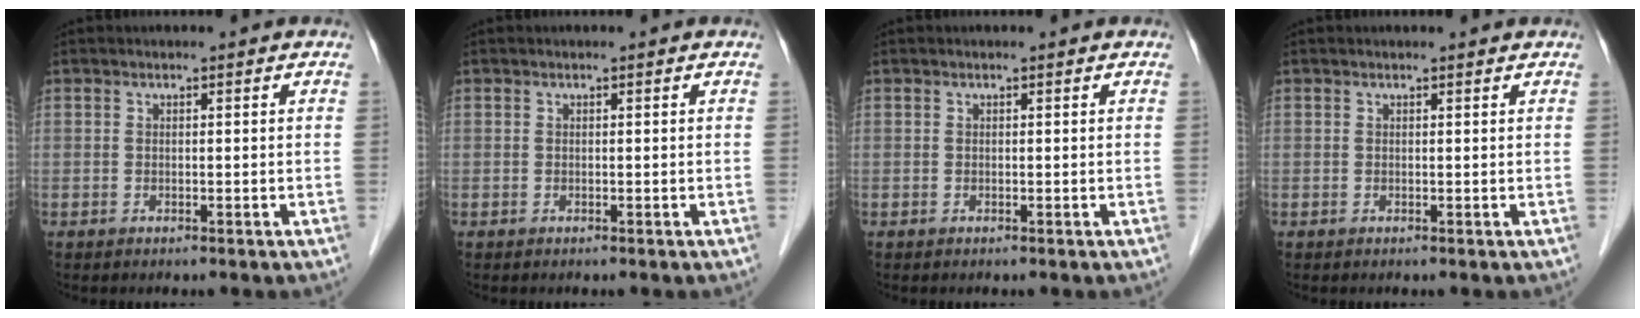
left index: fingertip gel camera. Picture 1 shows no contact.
{"total": 0.0}
{"total": 0.0}
{"total": 0.6, "force": [0.6, 0.0, 0.0], "torque": [-0.008, -0.001, 0.005]}